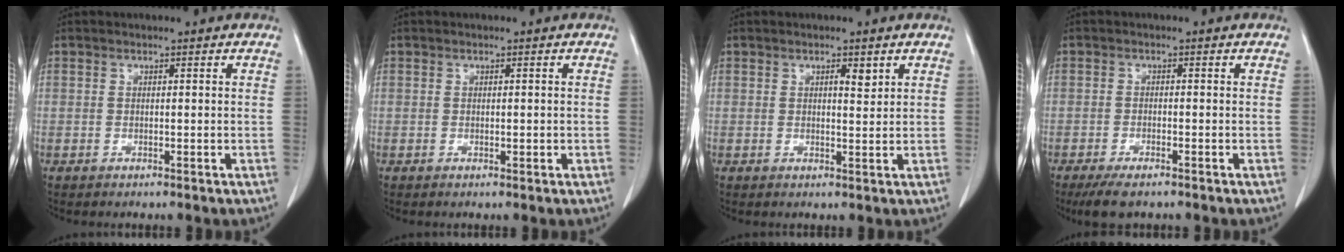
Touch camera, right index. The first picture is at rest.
{"total": 0.7, "force": [0.0, 0.3, 0.5], "torque": [-0.008, -0.001, 0.002]}
{"total": 1.8, "force": [1.0, 0.5, 1.4], "torque": [-0.021, -0.005, 0.015]}
{"total": 4.4, "force": [-3.2, 1.1, 2.7], "torque": [-0.049, -0.007, -0.053]}